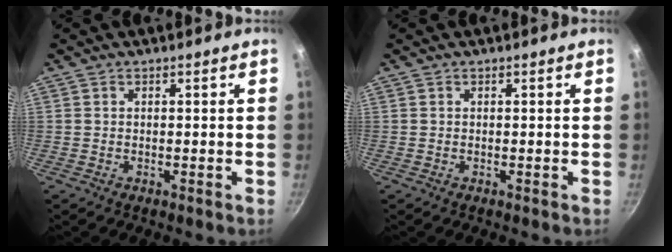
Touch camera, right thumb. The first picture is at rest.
{"total": 0.0}